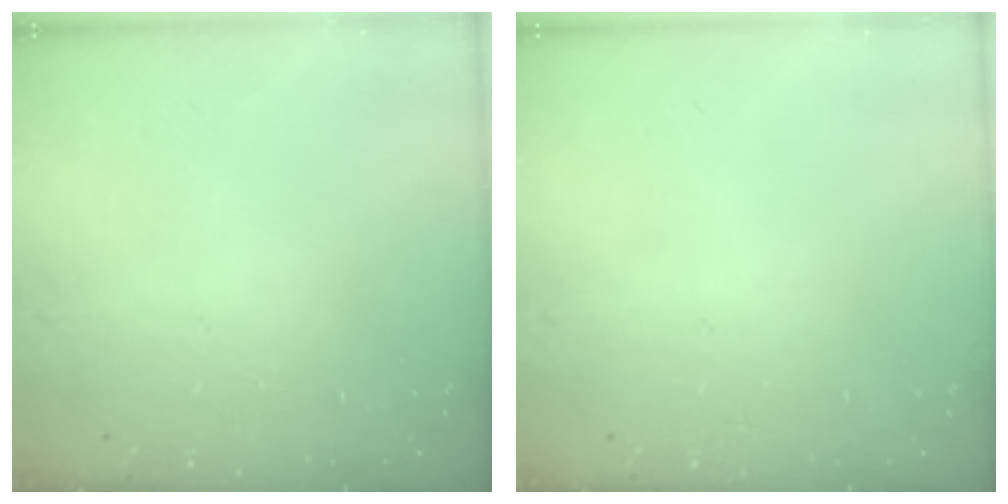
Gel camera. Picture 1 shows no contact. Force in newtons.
{"total": 0.0}